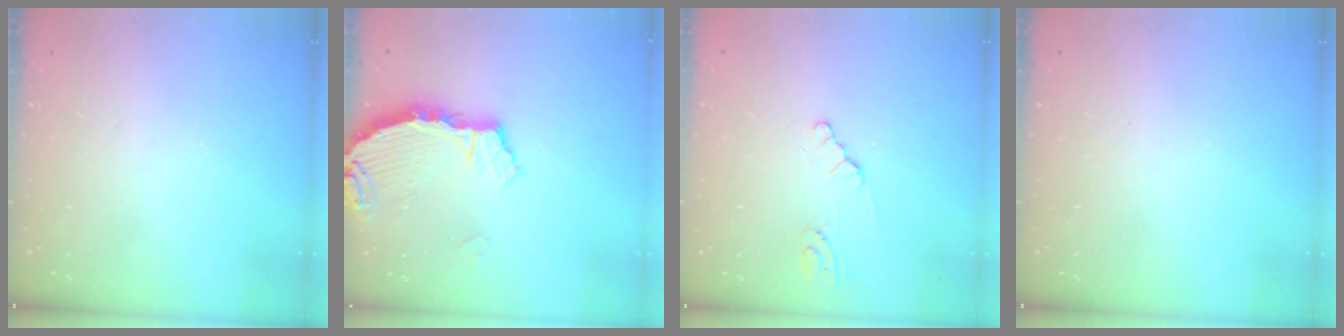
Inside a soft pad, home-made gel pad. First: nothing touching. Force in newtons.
{"total": 3.9, "press": 3.9, "slide": 0.4}
{"total": 0.9, "press": 0.8, "slide": 0.2}
{"total": 0.0}